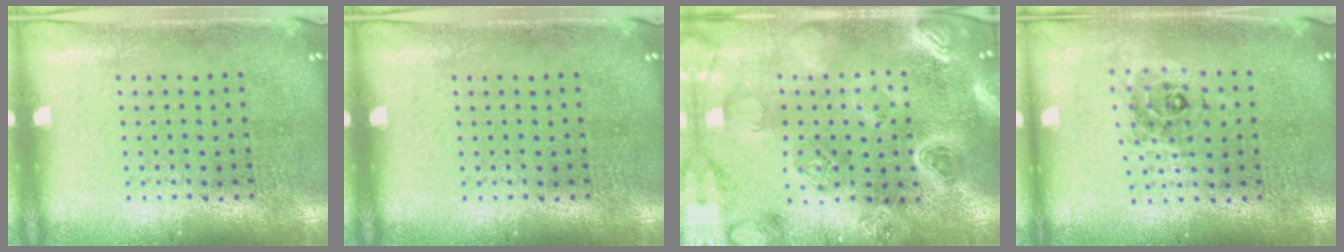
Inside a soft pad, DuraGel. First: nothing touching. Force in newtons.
{"total": 0.0}
{"total": 2.9, "press": 2.9, "slide": 0.7}
{"total": 0.7, "press": 0.7, "slide": 0.1}